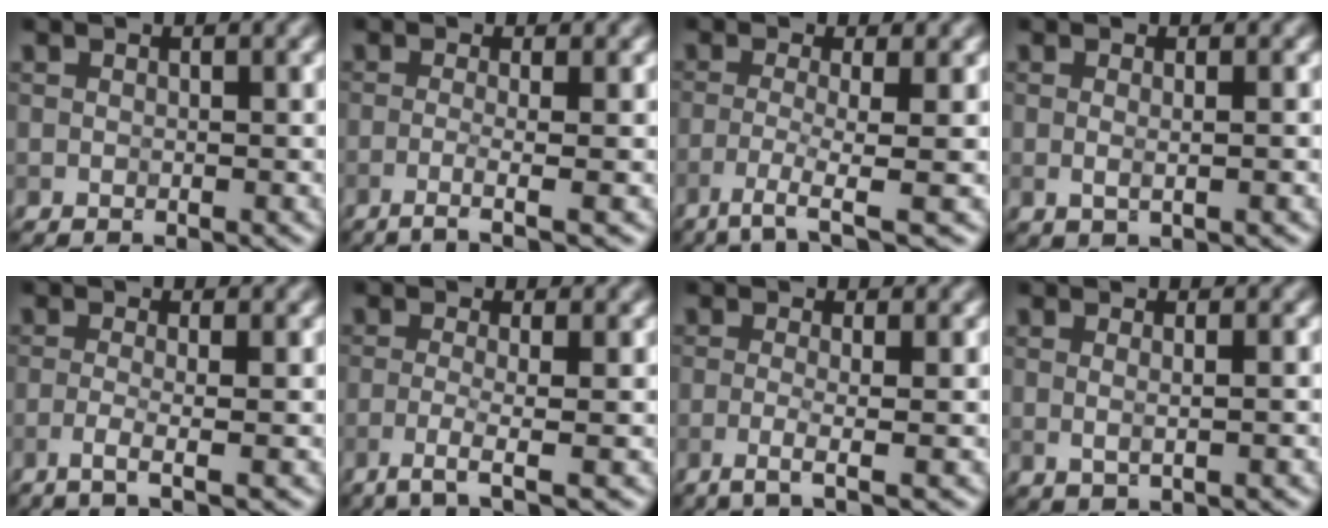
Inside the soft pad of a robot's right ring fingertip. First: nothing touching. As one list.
[{"total": 2.9, "force": [-1.2, 0.6, 2.6], "torque": [-0.036, -0.001, -0.039]}, {"total": 3.9, "force": [-1.9, 0.5, 3.4], "torque": [-0.060, -0.004, -0.047]}, {"total": 1.6, "force": [0.2, 0.6, 1.5], "torque": [-0.024, -0.010, -0.002]}, {"total": 2.7, "force": [-1.1, 0.6, 2.4], "torque": [-0.037, -0.002, -0.039]}, {"total": 3.1, "force": [-1.4, 0.5, 2.7], "torque": [-0.048, -0.002, -0.045]}, {"total": 2.8, "force": [-1.0, 0.7, 2.5], "torque": [-0.040, -0.003, -0.034]}, {"total": 2.0, "force": [0.4, 0.8, 1.8], "torque": [-0.020, -0.005, -0.005]}]